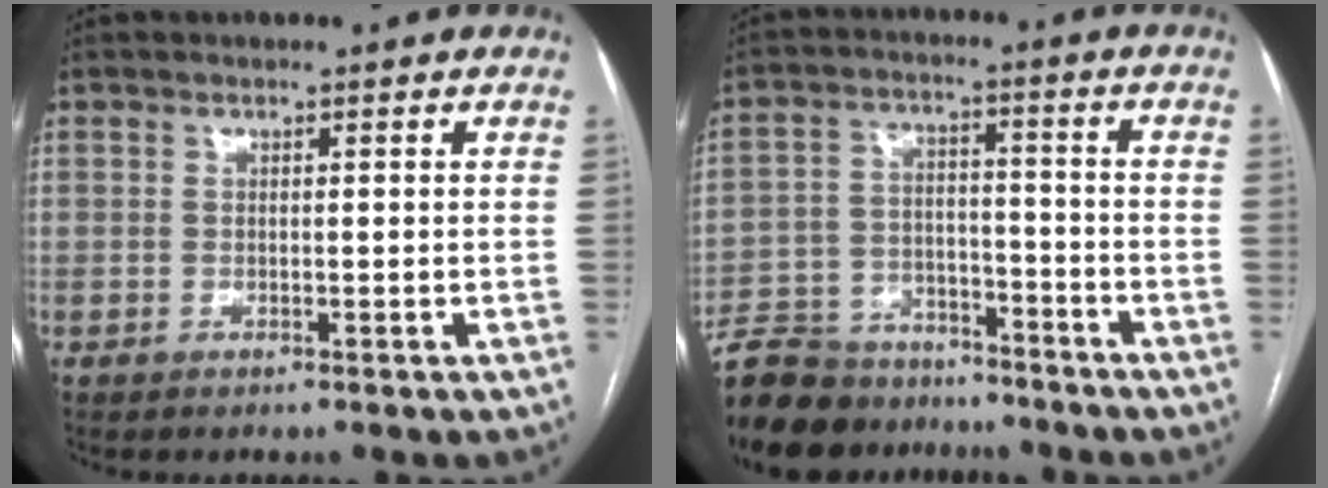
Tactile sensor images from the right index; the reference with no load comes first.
{"total": 14.9, "force": [-12.9, 6.3, 4.2], "torque": [-0.084, 0.017, -0.203]}